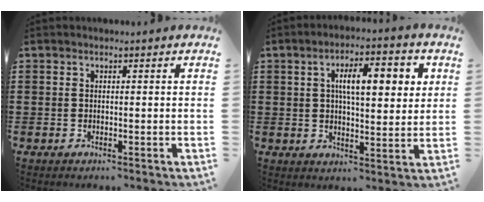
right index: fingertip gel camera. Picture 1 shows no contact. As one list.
[{"total": 8.0, "force": [2.2, 2.8, 7.2], "torque": [-0.128, 0.005, 0.032]}]